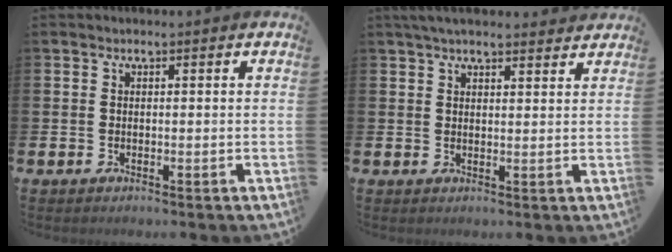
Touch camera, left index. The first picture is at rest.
{"total": 3.6, "force": [3.3, 0.8, 1.3], "torque": [-0.031, -0.006, 0.062]}